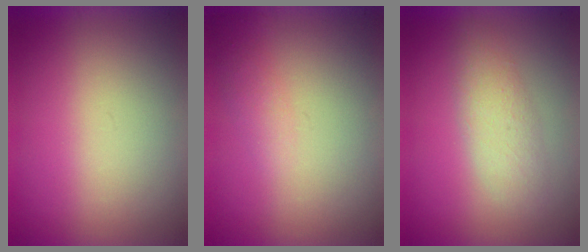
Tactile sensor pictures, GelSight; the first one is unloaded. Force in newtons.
{"total": 1.3}
{"total": 1.8}